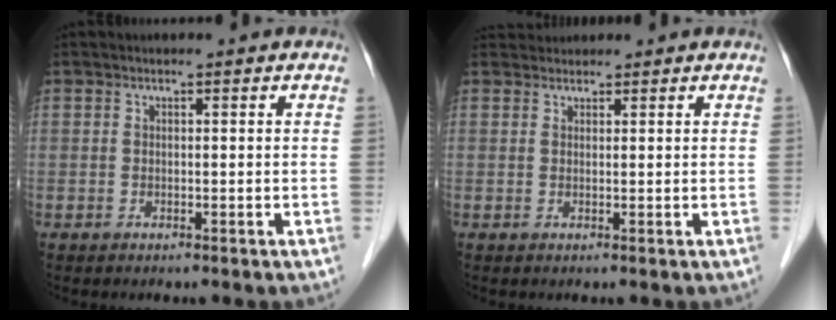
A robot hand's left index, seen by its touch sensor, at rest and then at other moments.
{"total": 1.7, "force": [1.6, 0.4, -0.5], "torque": [0.006, 0.016, 0.032]}